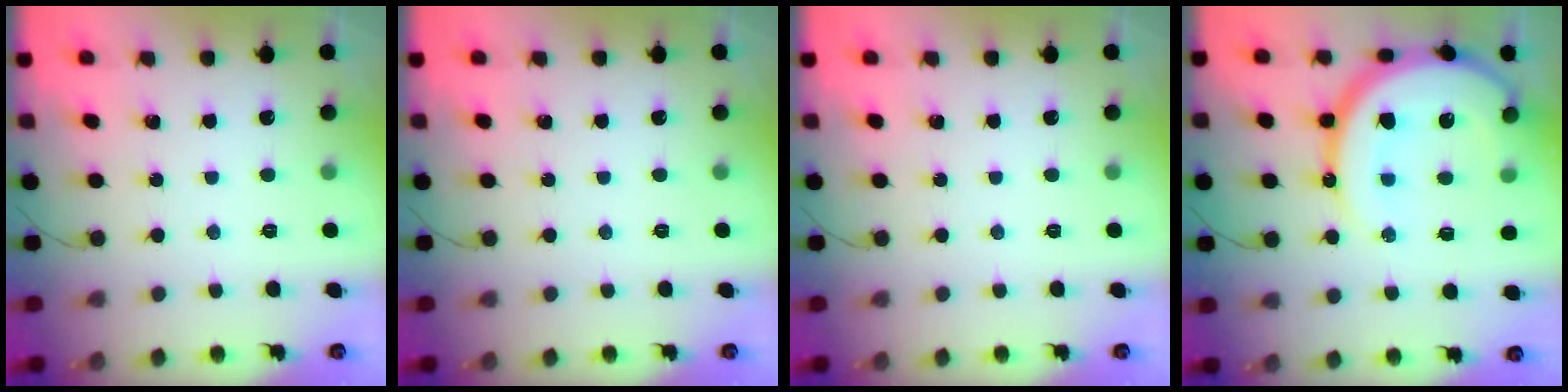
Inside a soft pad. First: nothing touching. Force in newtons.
{"total": 0.0}
{"total": 0.0}
{"total": 20.8, "press": 20.7, "slide": 2.0}